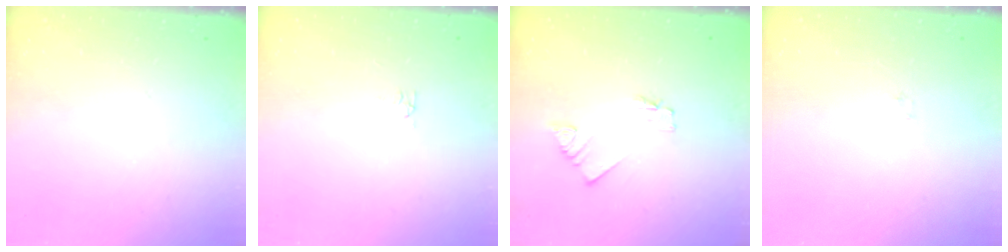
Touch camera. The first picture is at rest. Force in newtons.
{"total": 2.9, "press": 2.9, "slide": 0.5}
{"total": 1.6, "press": 1.6, "slide": 0.1}
{"total": 0.8, "press": 0.8, "slide": 0.2}